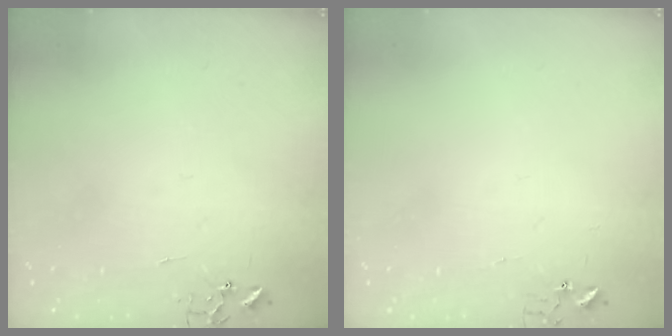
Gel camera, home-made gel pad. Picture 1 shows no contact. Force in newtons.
{"total": 3.6, "press": 3.6, "slide": 0.3}